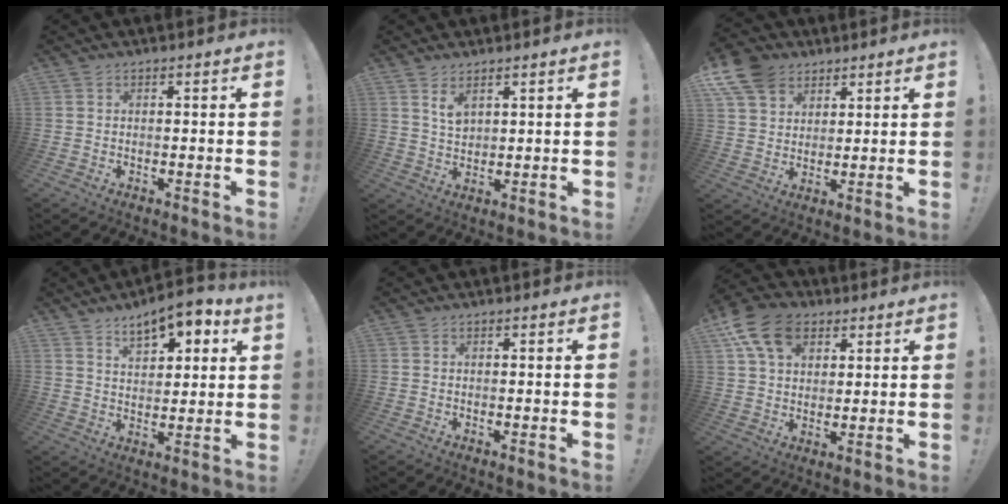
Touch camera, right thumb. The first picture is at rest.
{"total": 6.3, "force": [3.8, 2.3, 4.5], "torque": [-0.078, -0.021, 0.066]}
{"total": 10.9, "force": [6.5, 7.6, 4.3], "torque": [-0.085, -0.031, 0.128]}
{"total": 10.0, "force": [6.8, 4.1, 6.0], "torque": [-0.092, -0.033, 0.121]}
{"total": 0.0}
{"total": 15.2, "force": [7.3, 10.6, 8.1], "torque": [-0.144, -0.022, 0.142]}